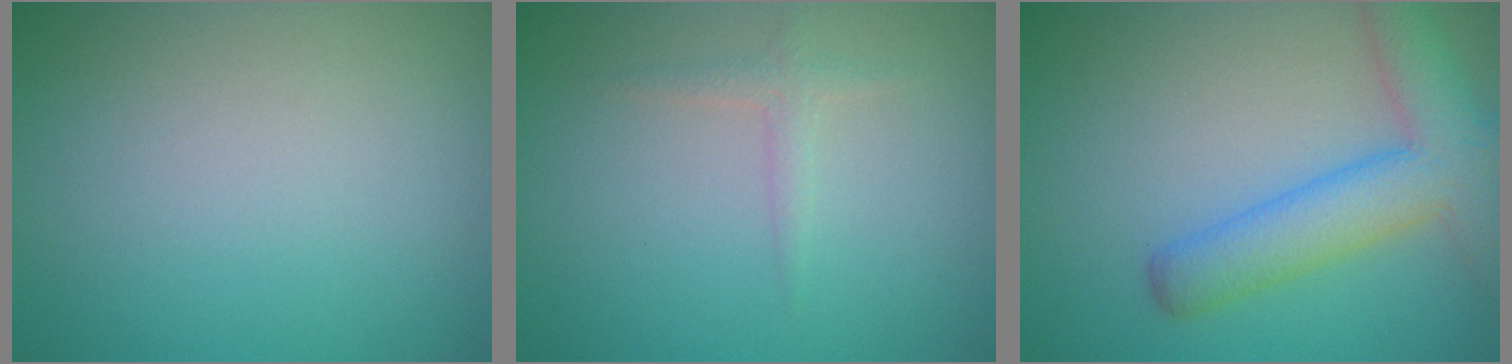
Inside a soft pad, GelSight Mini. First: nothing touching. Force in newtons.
{"total": 1.1, "press": 1.1, "slide": 0.0}
{"total": 6.1, "press": 6.1, "slide": 0.4}